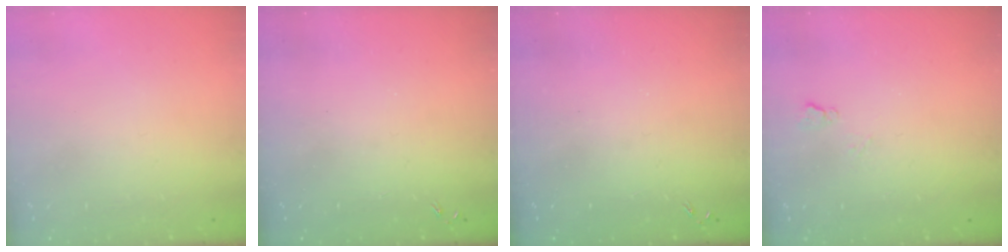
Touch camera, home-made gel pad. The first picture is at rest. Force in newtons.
{"total": 0.0}
{"total": 0.0}
{"total": 4.2, "press": 4.1, "slide": 0.7}